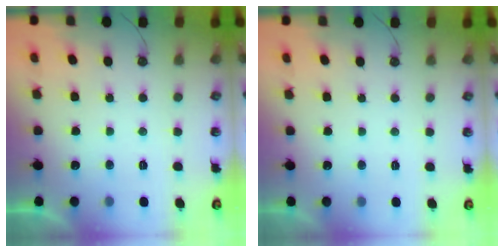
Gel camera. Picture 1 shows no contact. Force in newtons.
{"total": 0.0}